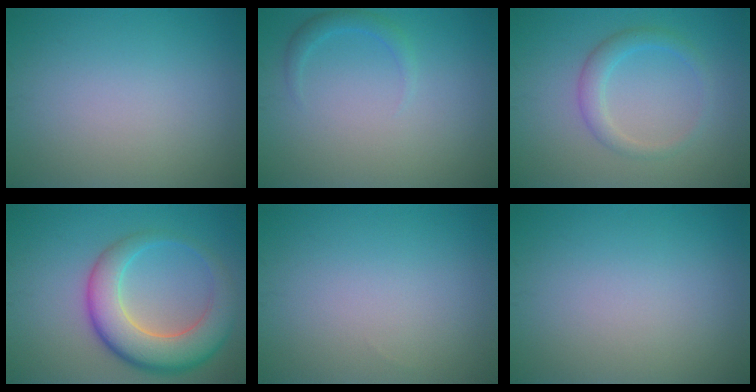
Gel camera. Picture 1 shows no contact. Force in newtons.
{"total": 1.4, "press": 1.4, "slide": 0.1}
{"total": 2.5, "press": 2.5, "slide": 0.1}
{"total": 7.8, "press": 7.8, "slide": 0.3}
{"total": 0.0}
{"total": 0.0}